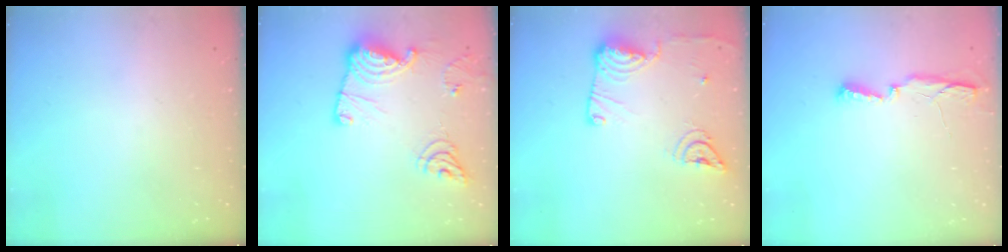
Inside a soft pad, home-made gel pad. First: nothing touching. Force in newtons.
{"total": 16.6, "press": 16.5, "slide": 1.8}
{"total": 13.5, "press": 13.4, "slide": 1.7}
{"total": 5.0, "press": 4.9, "slide": 0.9}